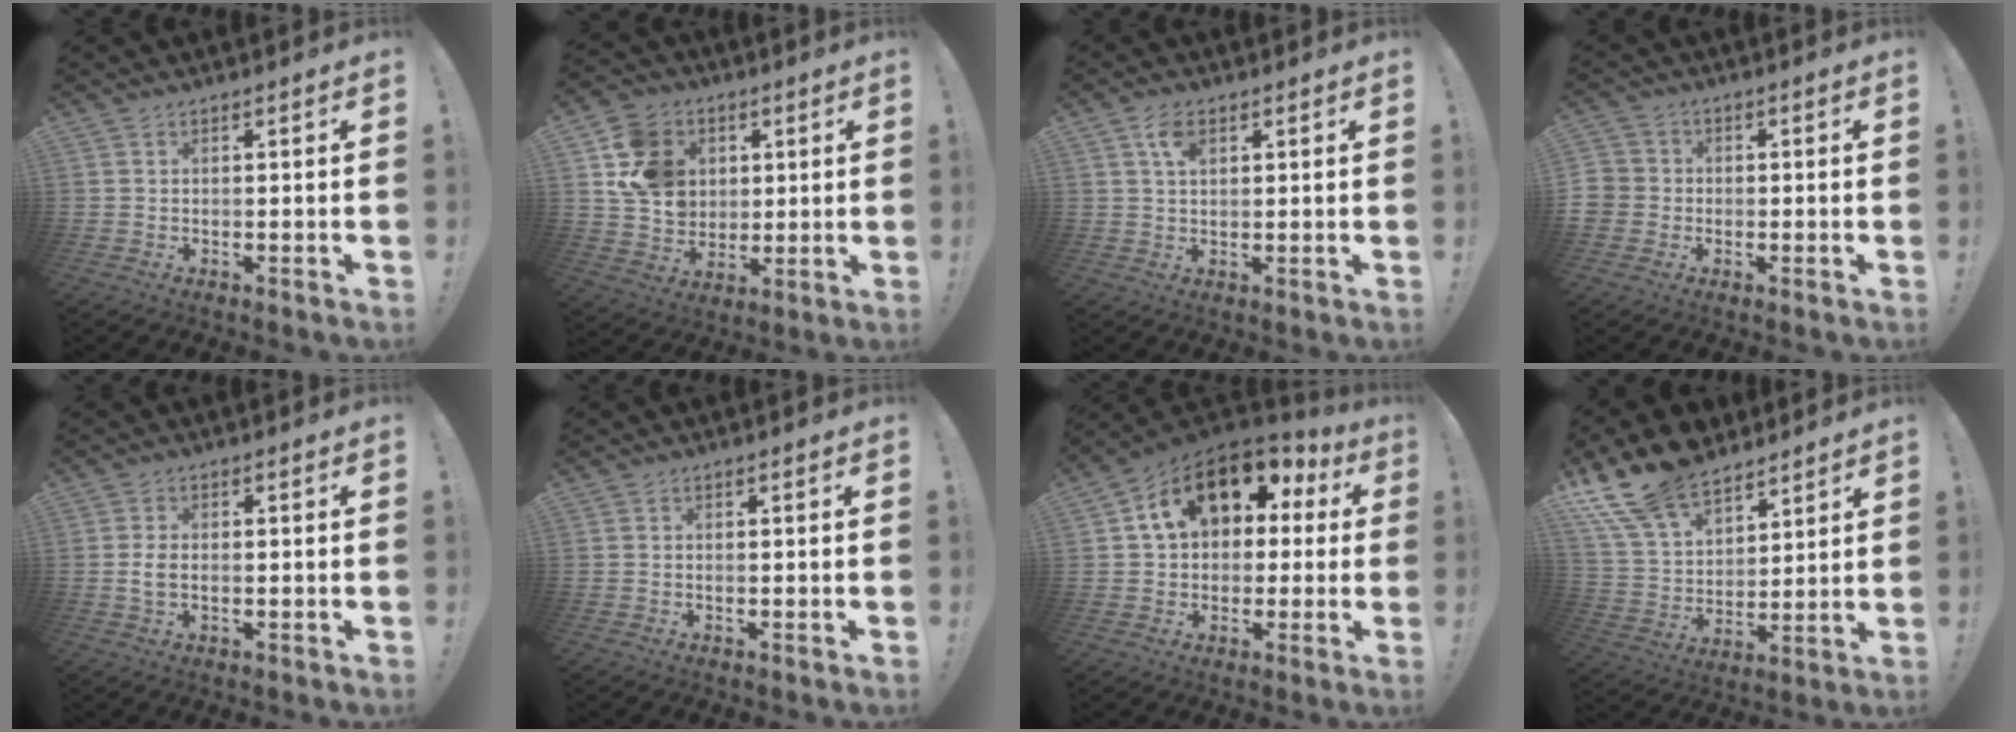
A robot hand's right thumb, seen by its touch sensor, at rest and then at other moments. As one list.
[{"total": 14.7, "force": [4.3, 12.5, 6.4], "torque": [-0.100, -0.006, 0.092]}, {"total": 4.9, "force": [2.3, 2.8, 3.3], "torque": [-0.048, -0.005, 0.038]}, {"total": 4.4, "force": [-0.6, 4.2, 1.3], "torque": [-0.028, 0.008, -0.011]}, {"total": 3.3, "force": [-0.3, 1.8, 2.7], "torque": [-0.048, 0.001, -0.008]}, {"total": 0.0}, {"total": 16.1, "force": [6.4, 10.7, 10.1], "torque": [-0.157, -0.020, 0.113]}, {"total": 17.4, "force": [13.2, 8.9, 7.0], "torque": [-0.132, -0.089, 0.250]}]